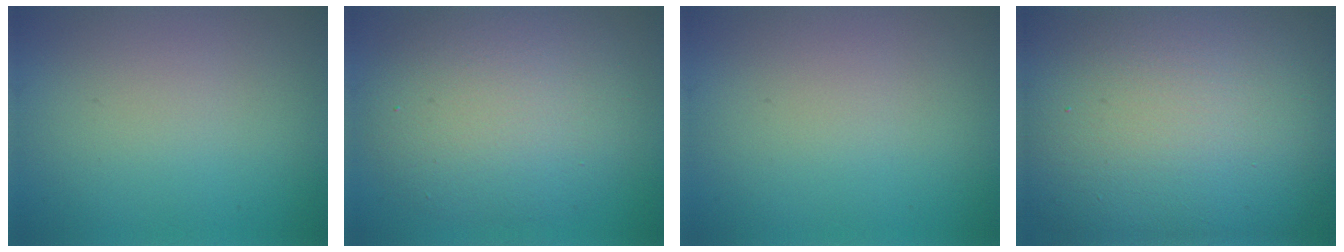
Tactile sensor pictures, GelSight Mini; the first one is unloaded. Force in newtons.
{"total": 7.8, "press": 7.8, "slide": 0.5}
{"total": 0.0}
{"total": 20.6, "press": 20.6, "slide": 1.0}